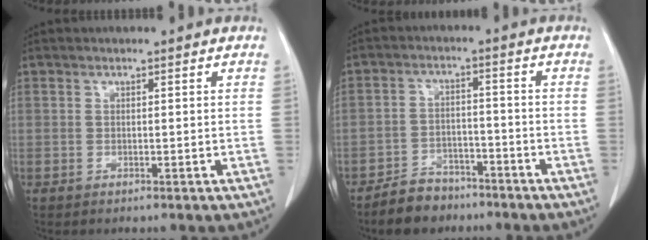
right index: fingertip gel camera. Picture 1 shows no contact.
{"total": 6.0, "force": [-4.8, 3.3, 1.3], "torque": [-0.027, 0.005, -0.081]}